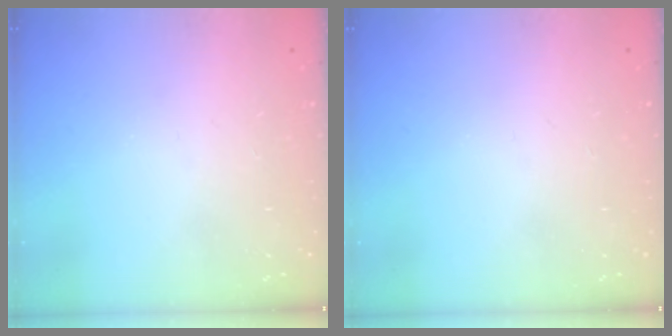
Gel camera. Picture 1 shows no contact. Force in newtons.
{"total": 0.0}